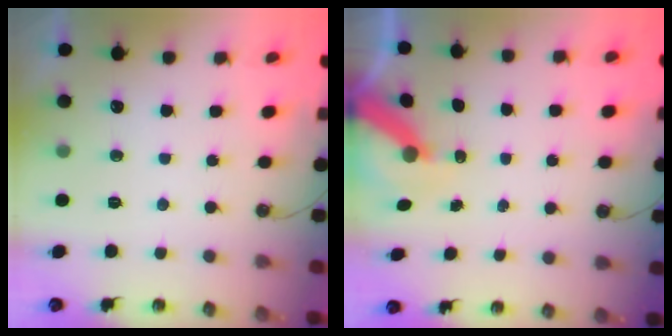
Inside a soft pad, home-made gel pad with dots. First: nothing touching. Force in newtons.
{"total": 7.4, "press": 7.4, "slide": 0.9}